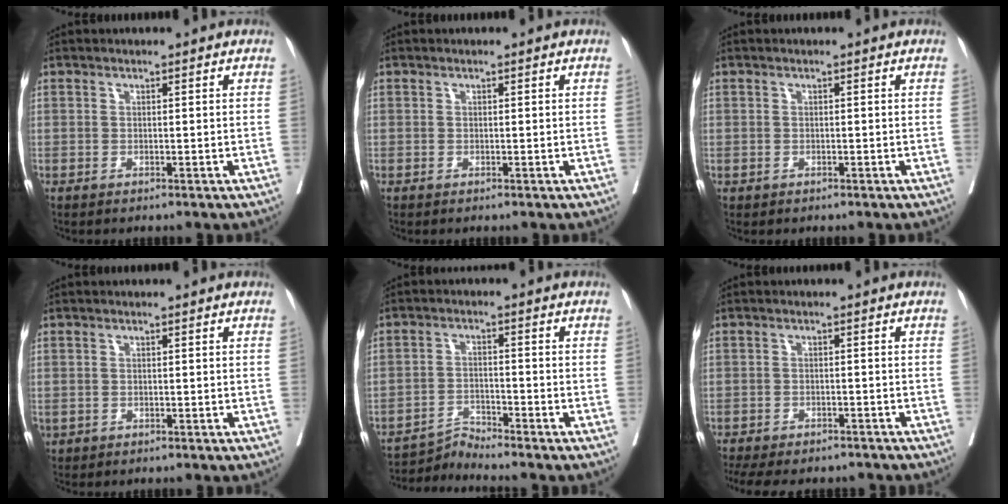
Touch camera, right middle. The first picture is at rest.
{"total": 0.0}
{"total": 0.0}
{"total": 0.8, "force": [-0.1, 0.7, 0.4], "torque": [-0.012, 0.000, 0.005]}
{"total": 4.0, "force": [-3.4, -1.6, -1.3], "torque": [0.019, -0.012, -0.061]}
{"total": 12.2, "force": [-10.5, 4.3, 4.5], "torque": [-0.092, -0.005, -0.135]}